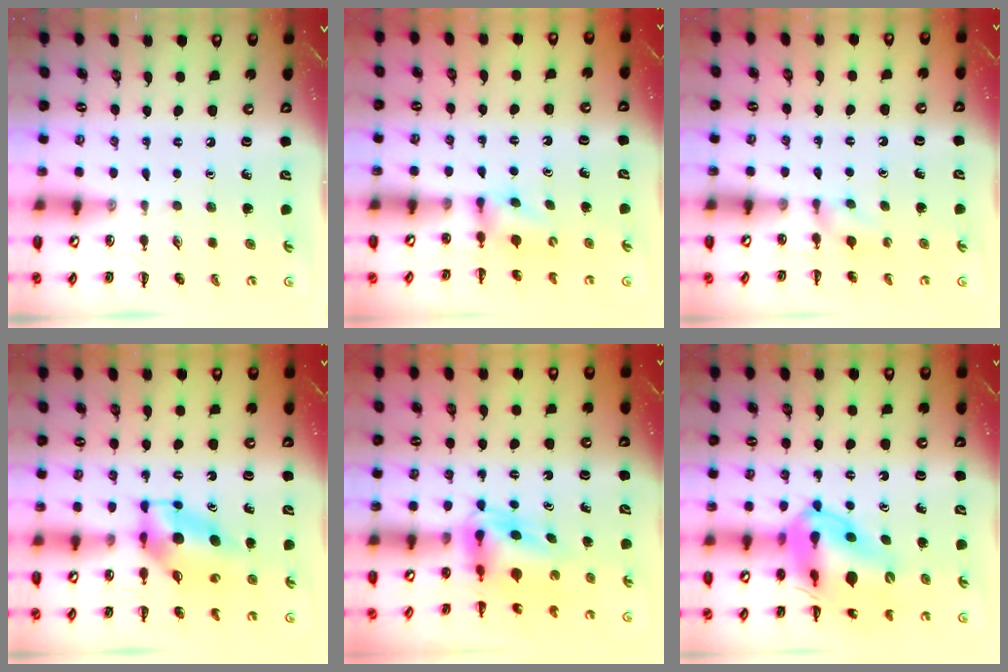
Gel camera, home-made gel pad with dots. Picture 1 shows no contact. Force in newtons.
{"total": 3.9, "press": 3.7, "slide": 1.3}
{"total": 2.9, "press": 2.7, "slide": 1.0}
{"total": 5.7, "press": 5.6, "slide": 1.1}
{"total": 6.4, "press": 6.3, "slide": 1.3}
{"total": 16.3, "press": 15.6, "slide": 4.7}